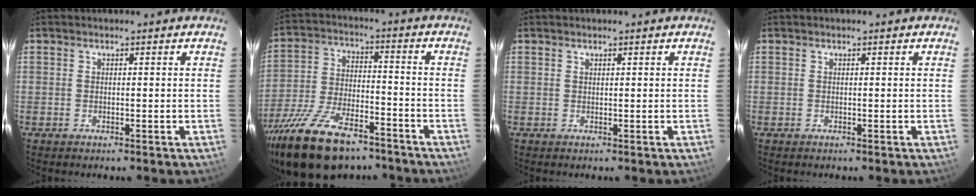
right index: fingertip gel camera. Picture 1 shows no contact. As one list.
[{"total": 19.1, "force": [-13.8, 8.0, 10.5], "torque": [-0.221, -0.026, -0.234]}, {"total": 0.0}, {"total": 0.0}]